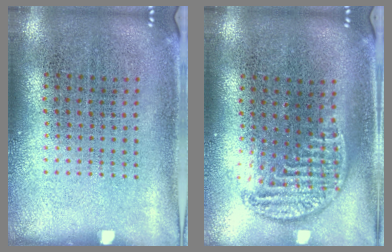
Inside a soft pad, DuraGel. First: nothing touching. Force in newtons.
{"total": 1.2, "press": 1.1, "slide": 0.5}